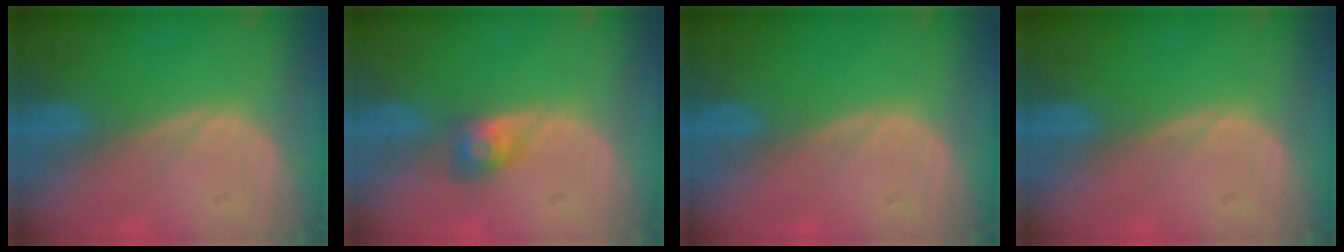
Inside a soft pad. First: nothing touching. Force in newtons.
{"total": 2.8, "press": 2.6, "slide": 1.1}
{"total": 0.0}
{"total": 0.0}